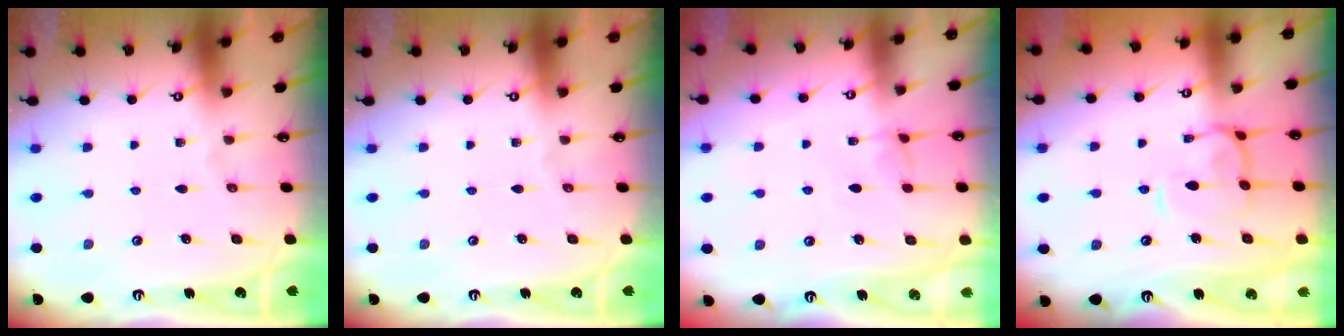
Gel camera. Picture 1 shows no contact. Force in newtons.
{"total": 0.0}
{"total": 2.8, "press": 2.7, "slide": 0.4}
{"total": 3.5, "press": 3.4, "slide": 0.9}